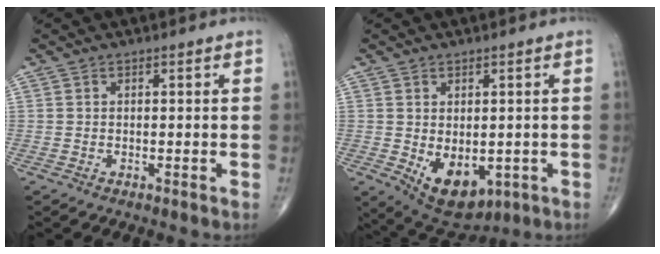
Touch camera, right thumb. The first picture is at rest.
{"total": 9.7, "force": [-2.1, 5.9, 7.4], "torque": [-0.092, -0.011, -0.010]}